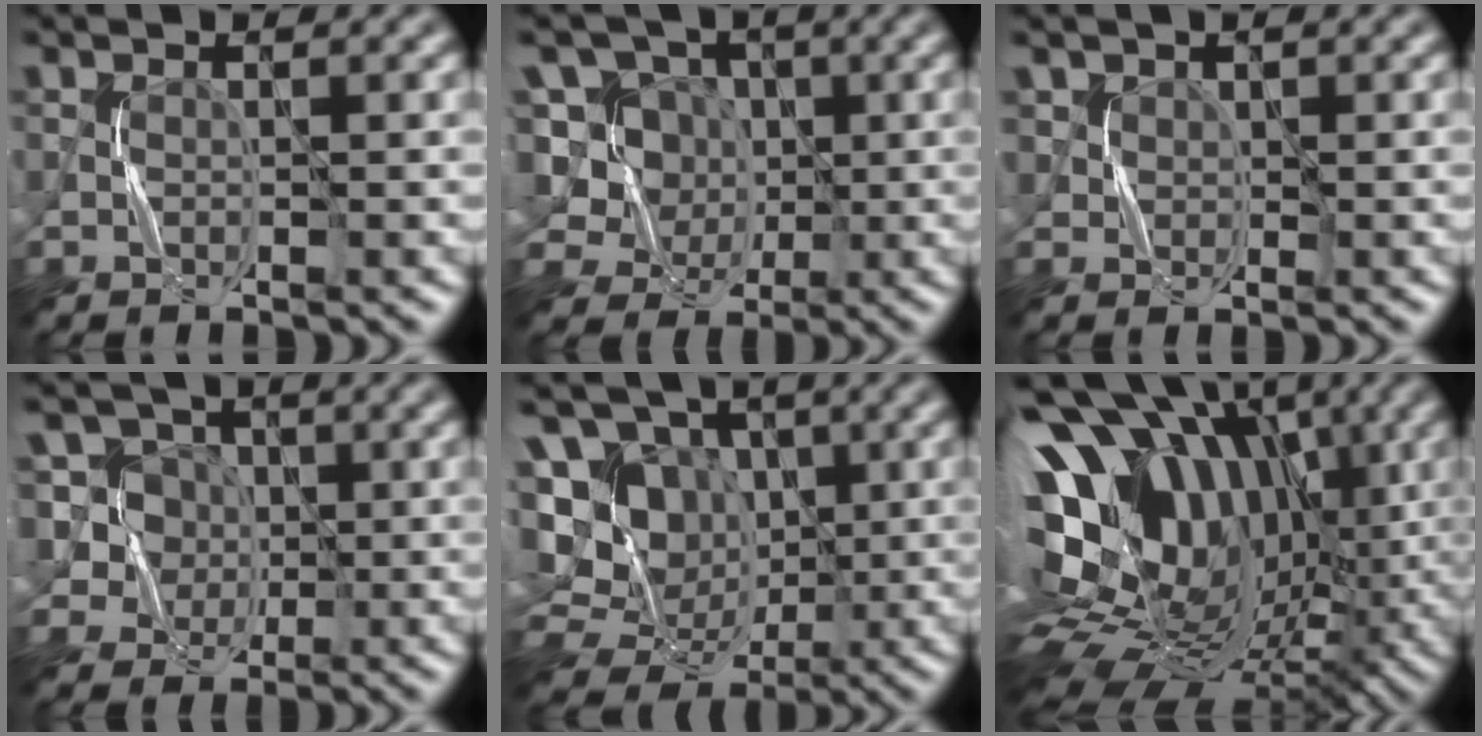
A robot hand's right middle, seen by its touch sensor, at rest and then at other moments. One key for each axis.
{"total": 8.8, "fx": 1.3, "fy": 7.9, "fz": 3.5, "tx": -0.089, "ty": 0.037, "tz": -0.008}
{"total": 1.8, "fx": 1.0, "fy": 1.5, "fz": 0.3, "tx": -0.010, "ty": -0.009, "tz": 0.026}
{"total": 8.6, "fx": 2.9, "fy": 7.6, "fz": 2.9, "tx": -0.067, "ty": 0.031, "tz": 0.040}
{"total": 15.0, "fx": 1.4, "fy": 13.5, "fz": 6.2, "tx": -0.162, "ty": 0.027, "tz": 0.014}
{"total": 20.7, "fx": 3.8, "fy": 13.4, "fz": 15.3, "tx": -0.284, "ty": 0.011, "tz": 0.089}